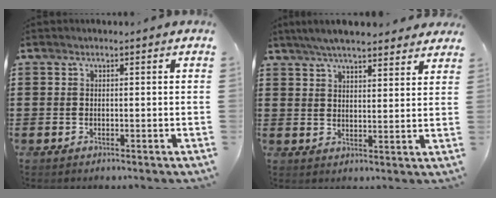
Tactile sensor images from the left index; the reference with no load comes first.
{"total": 5.7, "force": [5.2, 0.6, 2.1], "torque": [-0.056, -0.008, 0.096]}